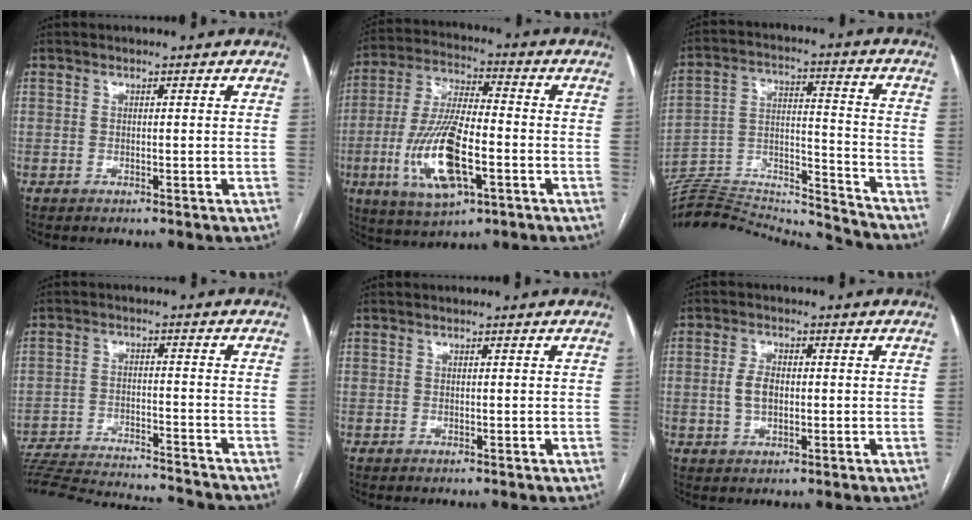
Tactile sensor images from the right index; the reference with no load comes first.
{"total": 15.1, "force": [-4.4, 4.7, 13.7], "torque": [-0.285, -0.007, -0.076]}
{"total": 22.8, "force": [-22.2, 1.0, 5.2], "torque": [-0.122, 0.021, -0.344]}
{"total": 21.9, "force": [-20.6, 1.2, 7.2], "torque": [-0.146, -0.036, -0.298]}
{"total": 0.0}
{"total": 3.8, "force": [-0.1, 2.2, 3.1], "torque": [-0.066, 0.006, -0.001]}